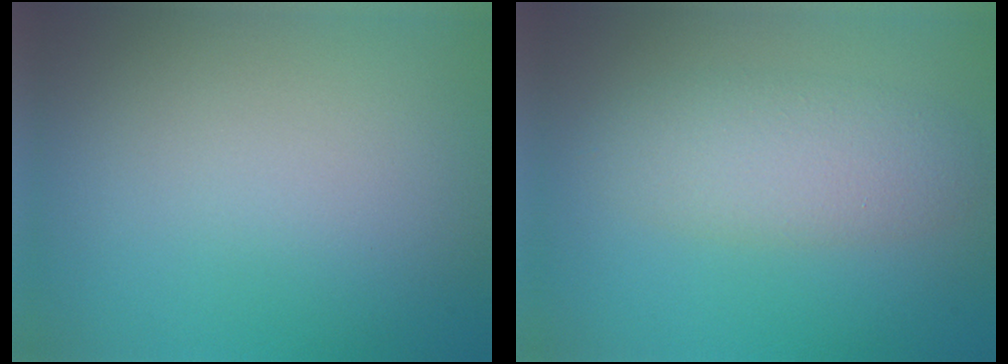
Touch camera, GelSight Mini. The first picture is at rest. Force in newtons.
{"total": 4.0, "press": 4.0, "slide": 0.1}